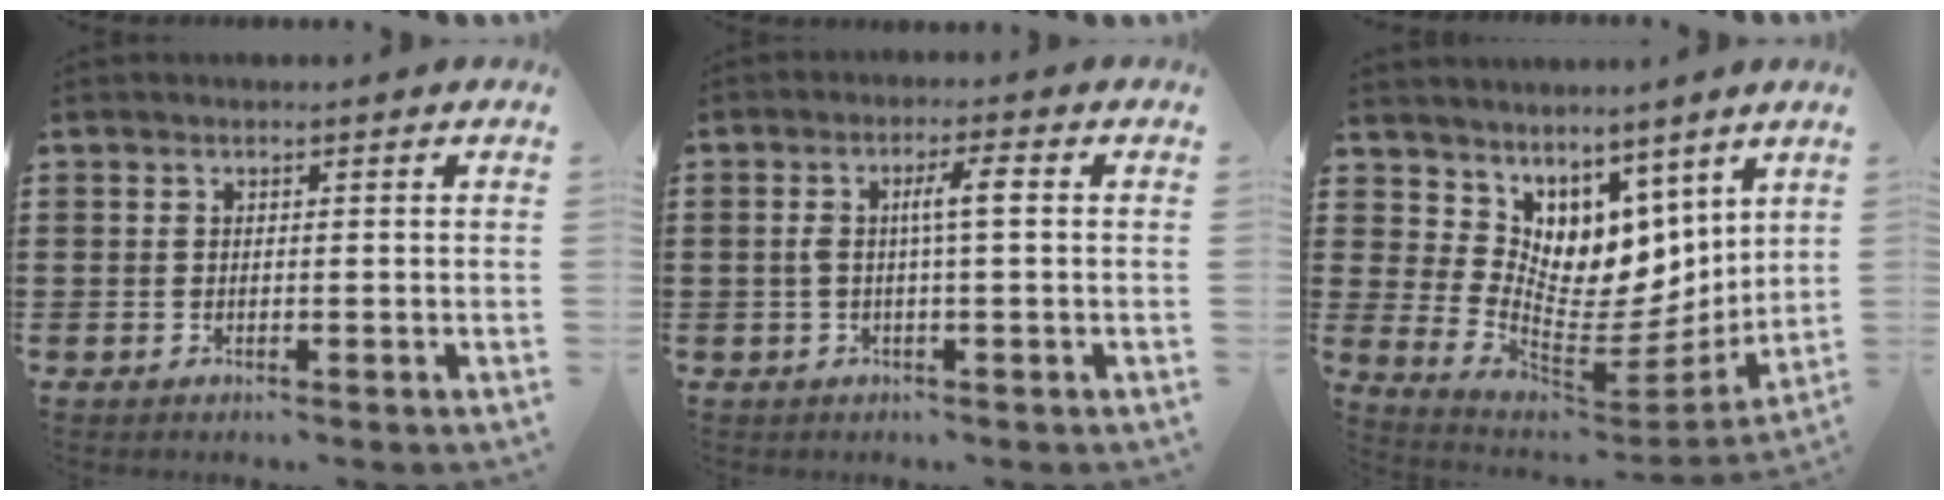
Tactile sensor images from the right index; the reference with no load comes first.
{"total": 4.1, "force": [0.2, 0.7, 4.0], "torque": [-0.084, 0.003, -0.004]}
{"total": 6.2, "force": [4.8, 3.4, -1.6], "torque": [-0.018, -0.090, 0.088]}